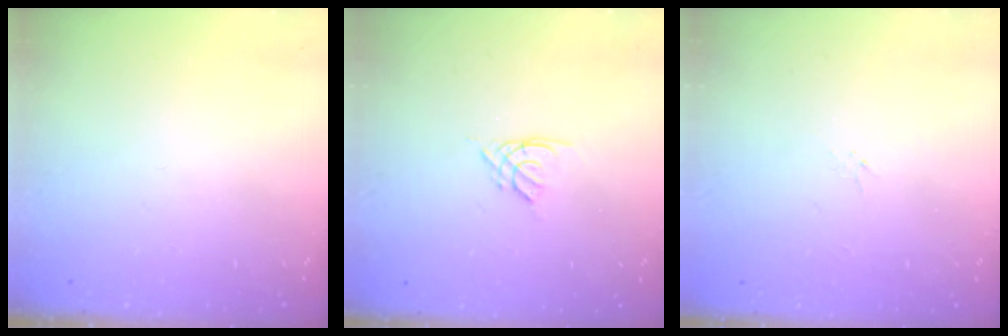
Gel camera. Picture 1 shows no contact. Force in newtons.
{"total": 2.6, "press": 2.6, "slide": 0.3}
{"total": 0.9, "press": 0.8, "slide": 0.4}